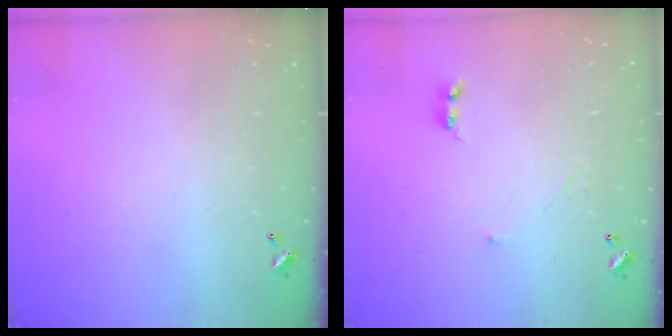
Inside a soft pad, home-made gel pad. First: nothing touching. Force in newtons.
{"total": 0.0}